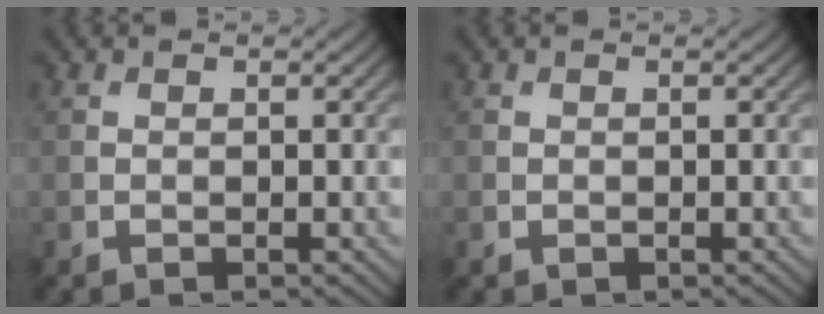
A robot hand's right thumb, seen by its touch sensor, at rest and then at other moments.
{"total": 0.0}